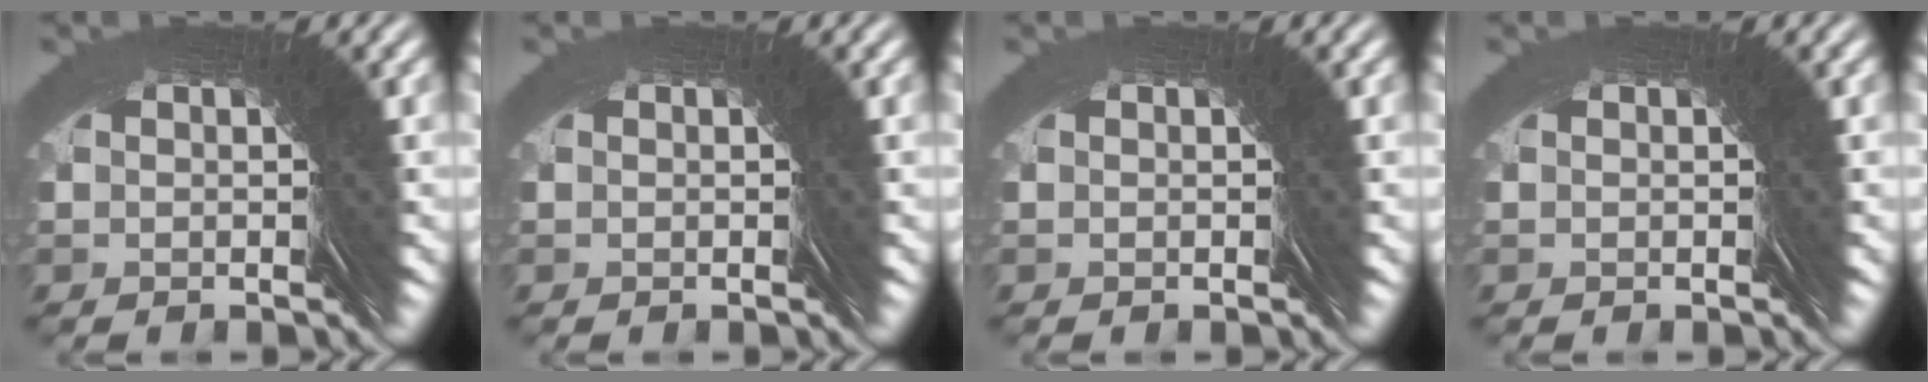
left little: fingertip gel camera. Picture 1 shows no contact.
{"total": 0.0}
{"total": 0.0}
{"total": 0.0}